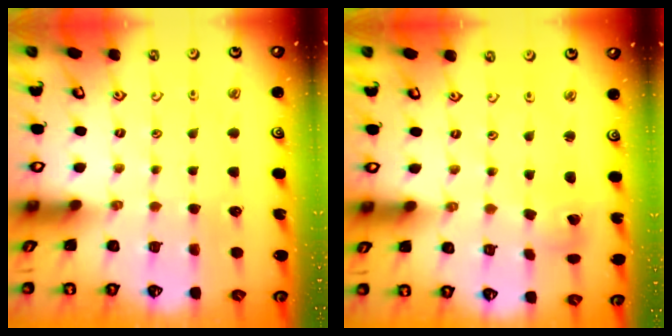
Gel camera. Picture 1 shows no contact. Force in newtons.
{"total": 1.9, "press": 1.9, "slide": 0.2}